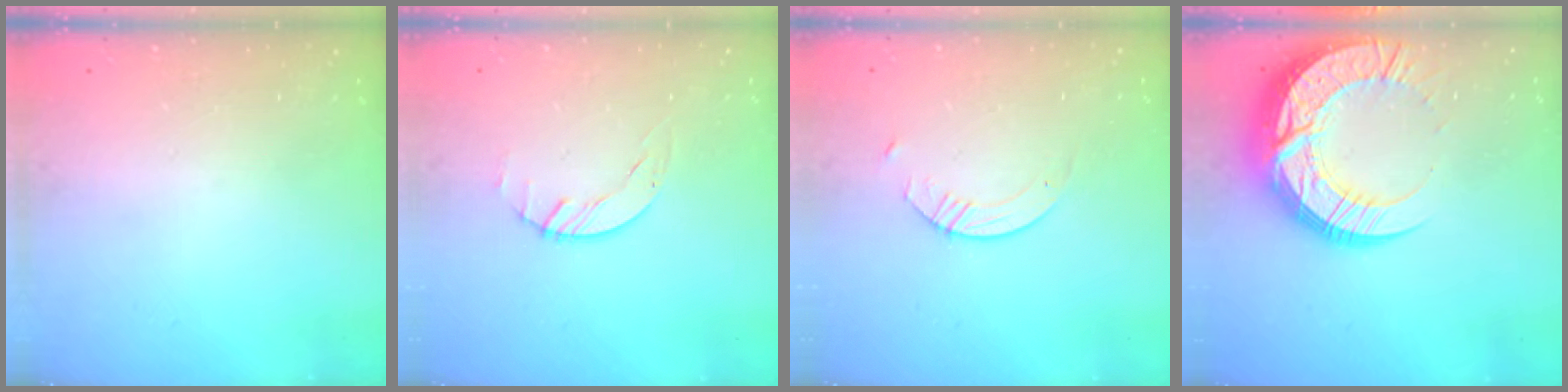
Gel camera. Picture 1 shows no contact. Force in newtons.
{"total": 1.7, "press": 1.7, "slide": 0.1}
{"total": 4.9, "press": 4.8, "slide": 0.5}
{"total": 22.5, "press": 22.4, "slide": 1.8}